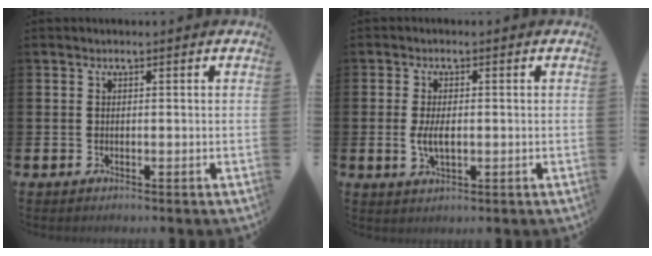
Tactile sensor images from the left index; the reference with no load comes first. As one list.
[{"total": 3.3, "force": [-0.1, 1.6, 2.9], "torque": [-0.056, 0.004, -0.003]}]